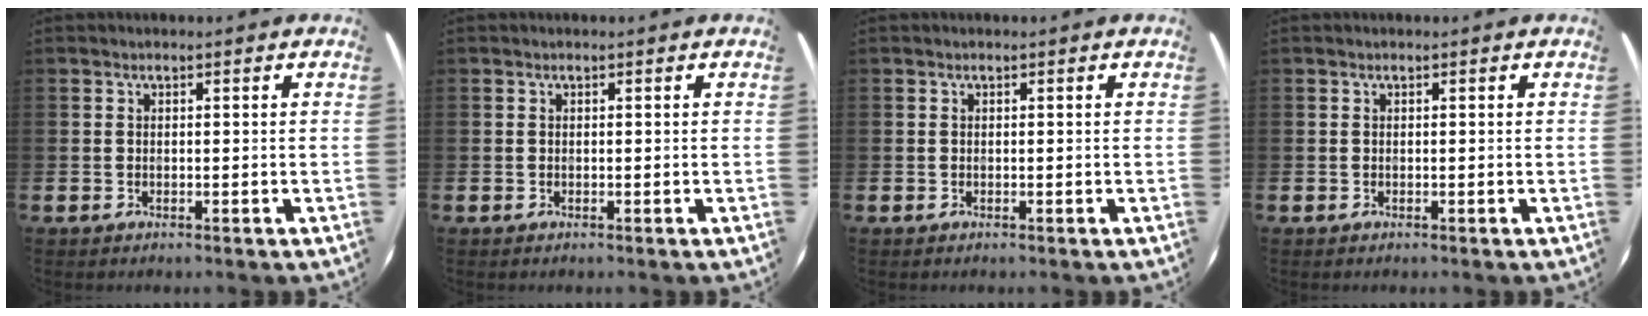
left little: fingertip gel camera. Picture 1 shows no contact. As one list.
[{"total": 0.0}, {"total": 0.0}, {"total": 0.0}]